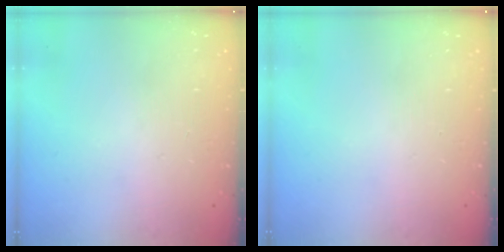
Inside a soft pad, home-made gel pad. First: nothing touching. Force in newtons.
{"total": 0.0}